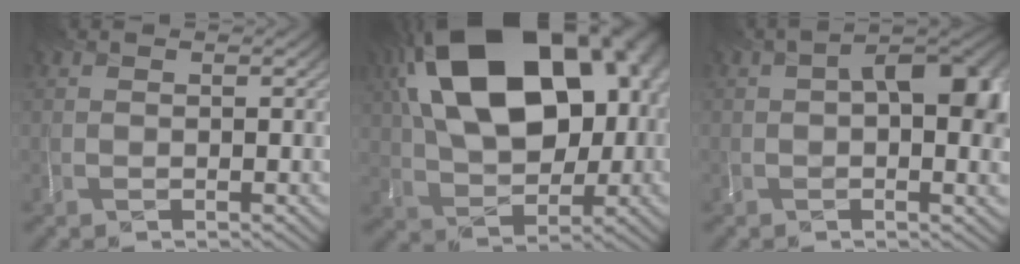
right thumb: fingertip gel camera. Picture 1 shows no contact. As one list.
[{"total": 21.7, "force": [5.7, 13.9, 15.6], "torque": [-0.289, 0.050, 0.105]}, {"total": 9.1, "force": [1.5, 4.7, 7.7], "torque": [-0.097, -0.004, 0.027]}]